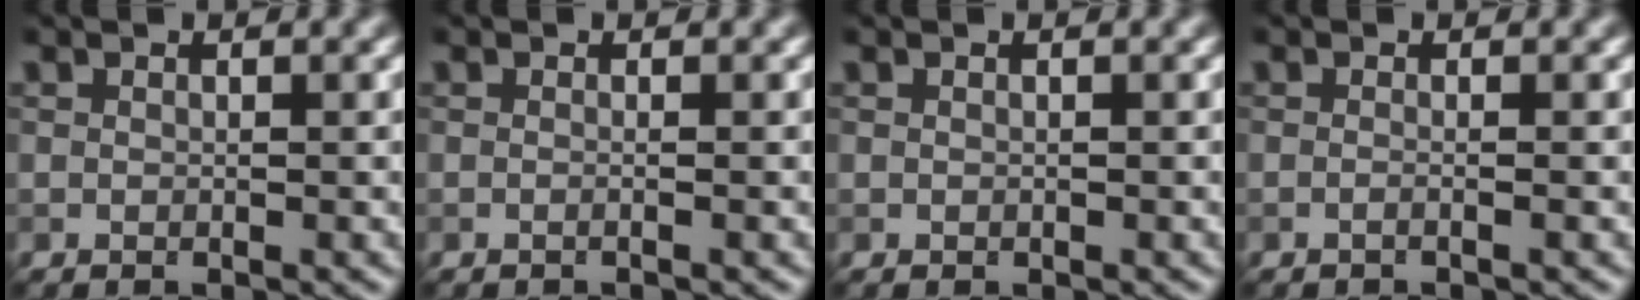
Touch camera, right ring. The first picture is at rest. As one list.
[{"total": 0.8, "force": [0.0, 0.4, 0.8], "torque": [0.004, -0.013, -0.015]}, {"total": 0.0}, {"total": 0.8, "force": [-0.2, 0.3, 0.8], "torque": [-0.003, -0.008, -0.015]}]